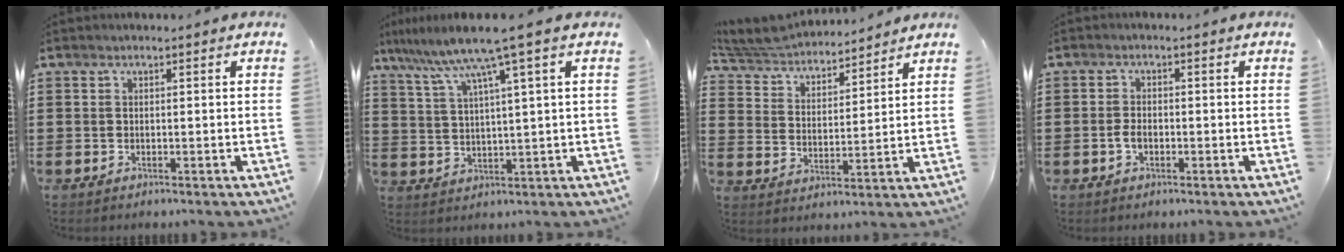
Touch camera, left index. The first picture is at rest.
{"total": 7.5, "force": [4.9, -0.4, 5.7], "torque": [-0.129, -0.024, 0.078]}
{"total": 5.6, "force": [5.5, 0.7, 1.0], "torque": [-0.047, -0.031, 0.095]}
{"total": 2.0, "force": [-0.6, 1.1, 1.6], "torque": [-0.039, -0.001, -0.013]}